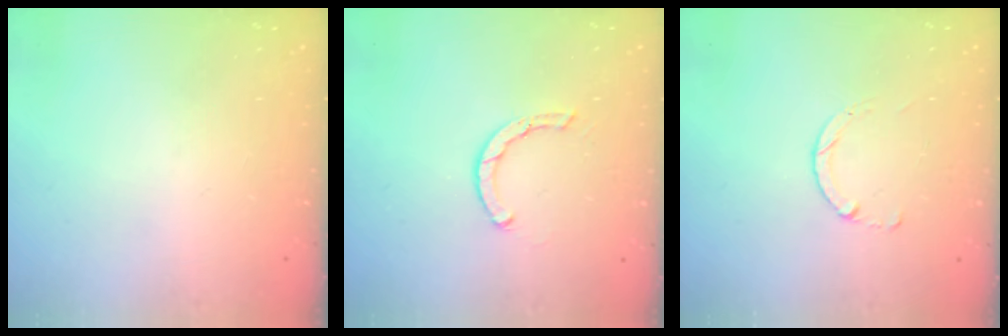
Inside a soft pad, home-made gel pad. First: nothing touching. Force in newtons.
{"total": 2.5, "press": 2.5, "slide": 0.1}
{"total": 1.8, "press": 1.8, "slide": 0.2}